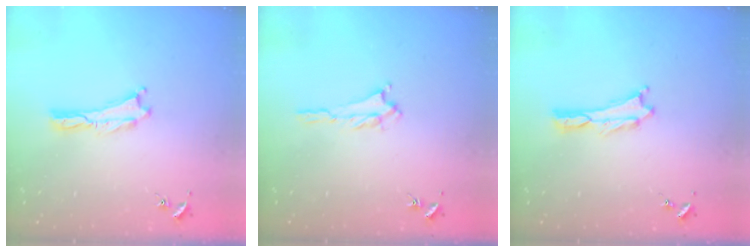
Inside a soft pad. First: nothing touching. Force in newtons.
{"total": 1.2, "press": 1.1, "slide": 0.5}
{"total": 0.0}